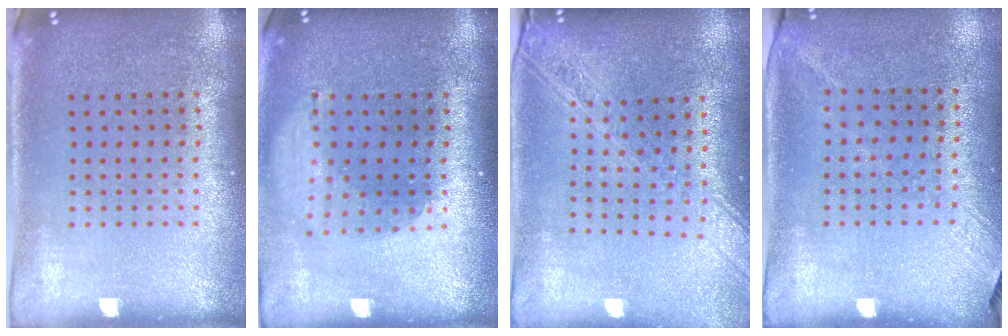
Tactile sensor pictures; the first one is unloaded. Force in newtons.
{"total": 1.7, "press": 1.3, "slide": 1.1}
{"total": 2.2, "press": 1.9, "slide": 1.2}
{"total": 1.3, "press": 1.0, "slide": 0.9}